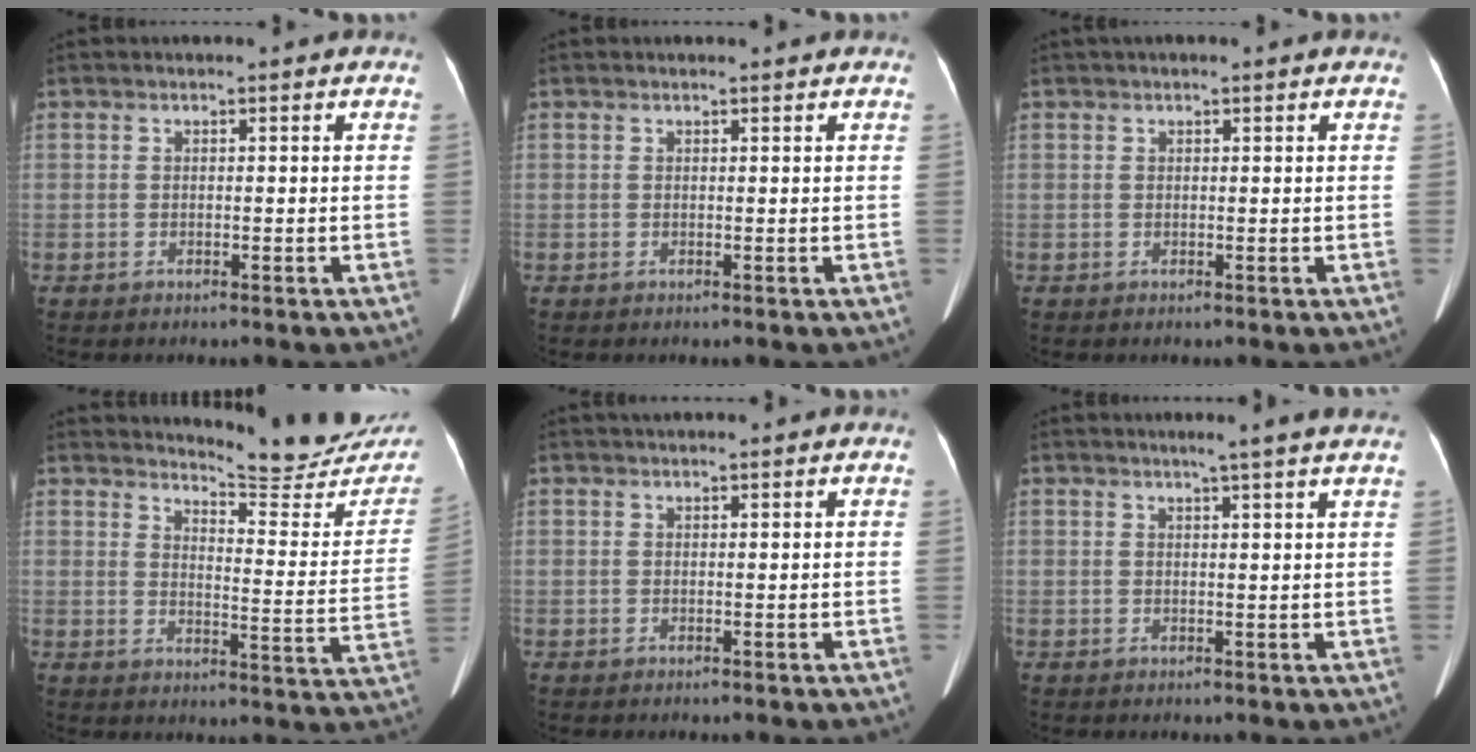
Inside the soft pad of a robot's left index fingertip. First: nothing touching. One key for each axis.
{"total": 1.5, "fx": 1.4, "fy": 0.2, "fz": 0.4, "tx": -0.009, "ty": 0.011, "tz": 0.016}
{"total": 2.1, "fx": 1.6, "fy": 0.3, "fz": 1.3, "tx": -0.015, "ty": 0.027, "tz": 0.022}
{"total": 17.5, "fx": 17.2, "fy": 1.0, "fz": 3.1, "tx": -0.032, "ty": -0.112, "tz": 0.190}
{"total": 3.4, "fx": 2.9, "fy": 0.5, "fz": 1.6, "tx": -0.017, "ty": 0.032, "tz": 0.040}
{"total": 5.4, "fx": 4.4, "fy": -0.8, "fz": 3.0, "tx": -0.042, "ty": 0.007, "tz": 0.048}